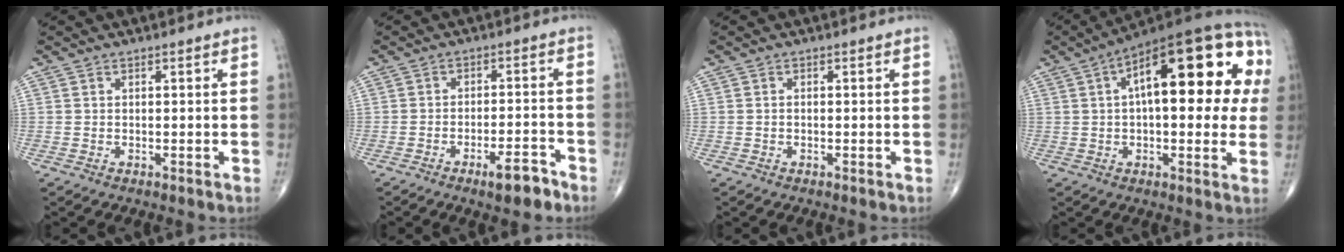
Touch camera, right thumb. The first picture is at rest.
{"total": 5.9, "force": [-3.9, 1.6, 4.2], "torque": [-0.062, 0.025, -0.057]}
{"total": 0.5, "force": [-0.1, 0.3, 0.4], "torque": [-0.010, 0.001, -0.004]}
{"total": 26.2, "force": [5.7, 10.1, 23.5], "torque": [-0.315, 0.038, 0.070]}